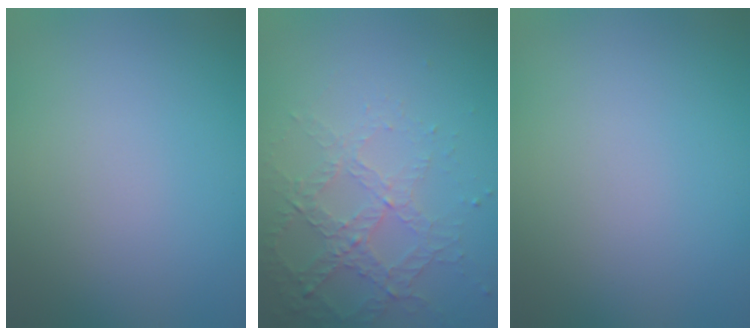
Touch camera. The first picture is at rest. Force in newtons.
{"total": 4.5, "press": 3.1, "slide": 3.2}
{"total": 0.0}